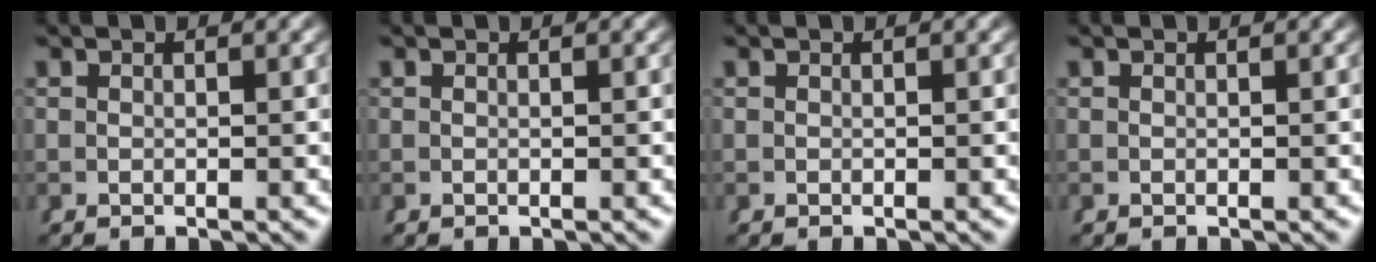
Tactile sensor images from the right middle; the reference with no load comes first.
{"total": 0.0}
{"total": 0.0}
{"total": 0.0}